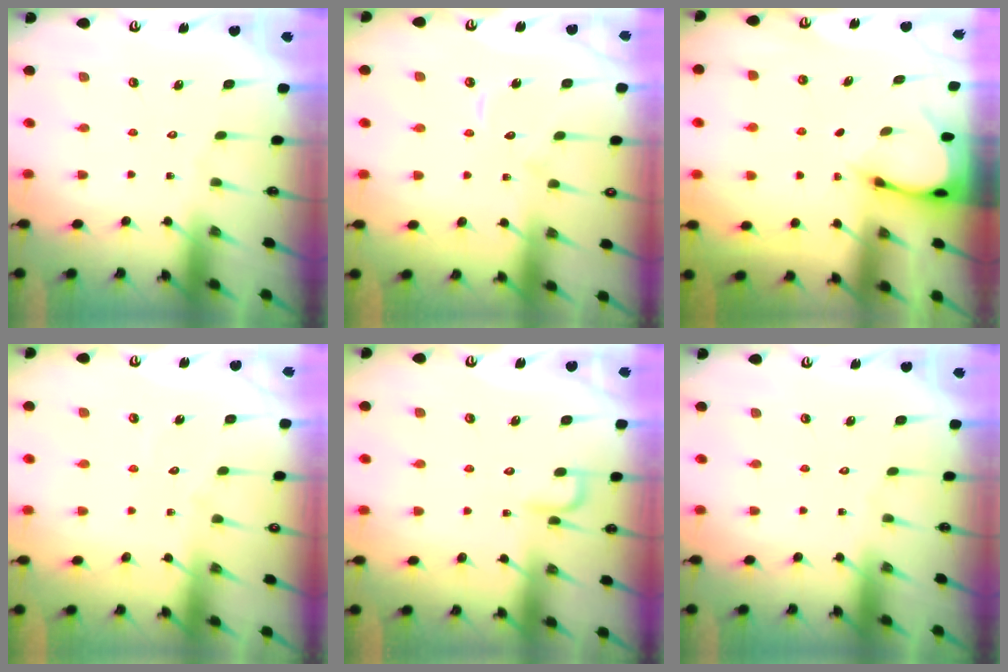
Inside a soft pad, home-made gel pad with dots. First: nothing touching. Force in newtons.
{"total": 6.8, "press": 6.7, "slide": 0.7}
{"total": 3.4, "press": 3.4, "slide": 0.3}
{"total": 3.0, "press": 3.0, "slide": 0.3}
{"total": 5.0, "press": 5.0, "slide": 0.5}
{"total": 0.0}